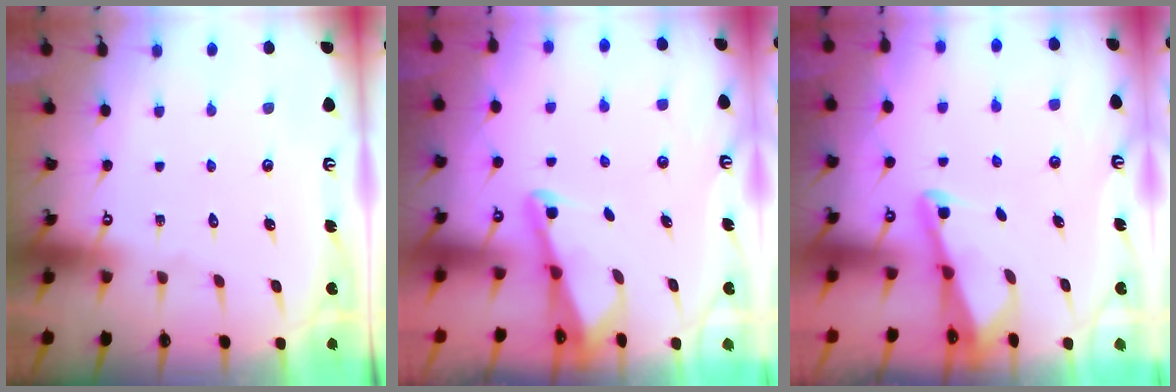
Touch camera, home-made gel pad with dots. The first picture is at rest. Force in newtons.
{"total": 2.3, "press": 2.2, "slide": 0.3}
{"total": 2.3, "press": 2.2, "slide": 0.3}